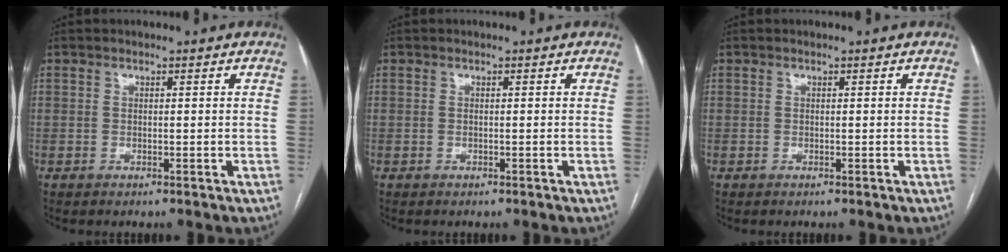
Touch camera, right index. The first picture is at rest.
{"total": 0.0}
{"total": 0.0}